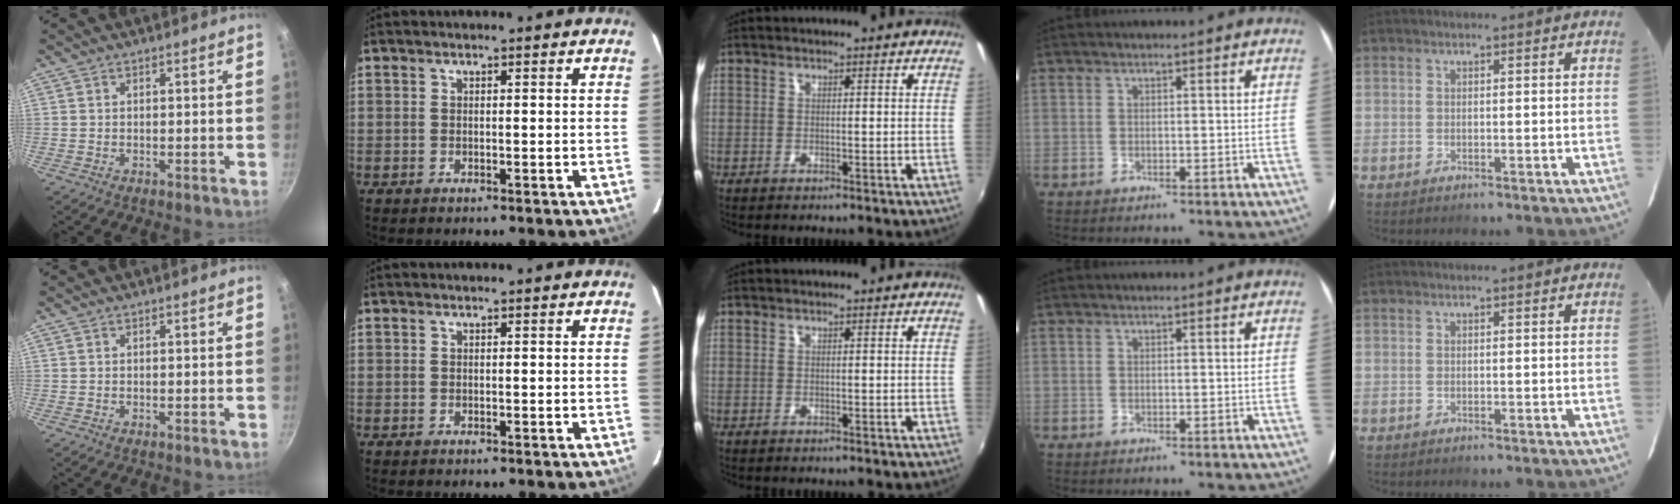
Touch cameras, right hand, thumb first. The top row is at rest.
{}